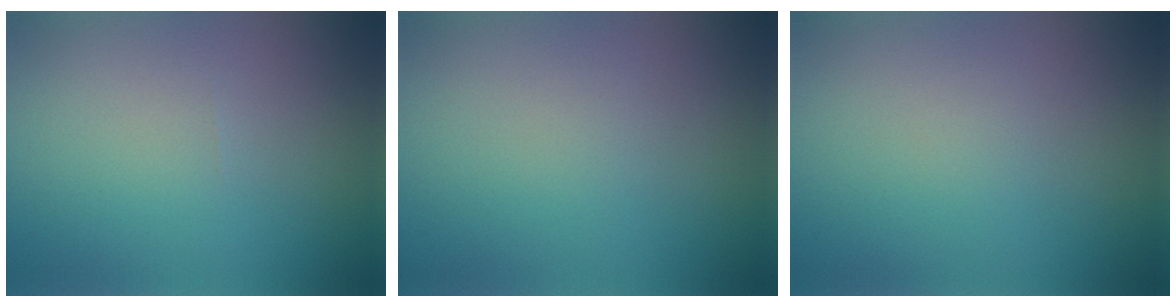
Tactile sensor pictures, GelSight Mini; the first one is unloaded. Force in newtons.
{"total": 0.0}
{"total": 0.0}